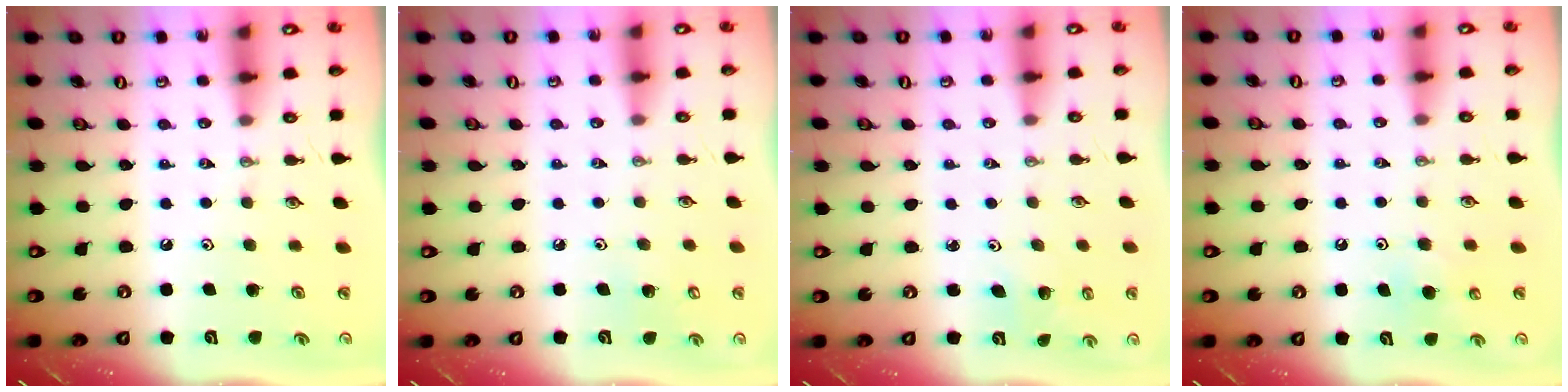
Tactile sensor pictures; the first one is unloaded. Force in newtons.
{"total": 5.0, "press": 5.0, "slide": 0.5}
{"total": 1.4, "press": 1.4, "slide": 0.1}
{"total": 5.3, "press": 5.3, "slide": 0.5}